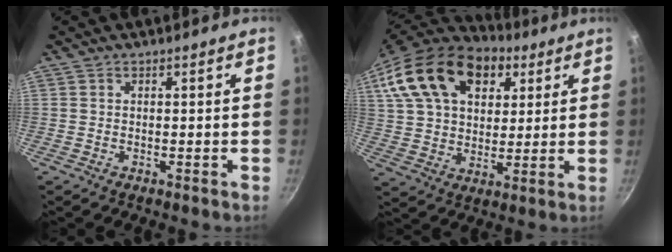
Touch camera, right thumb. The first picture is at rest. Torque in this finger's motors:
{"motor_torque": [-0.95, 3.31, 0.95, -0.66, 0.44]}